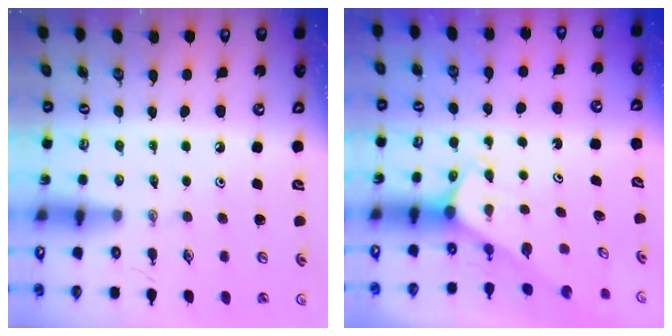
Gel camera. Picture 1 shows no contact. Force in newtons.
{"total": 2.0, "press": 2.0, "slide": 0.1}